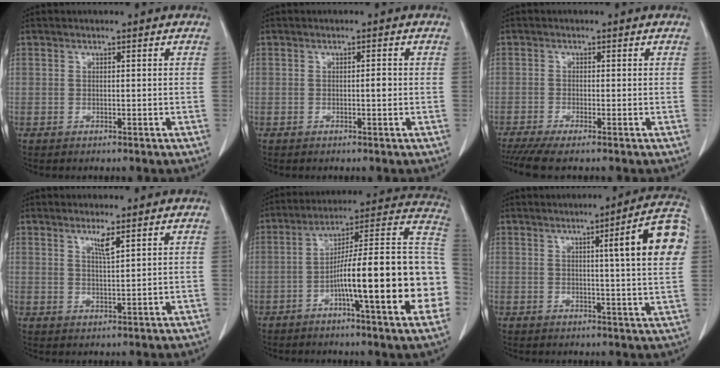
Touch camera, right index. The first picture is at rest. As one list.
[{"total": 1.2, "force": [-0.1, 0.3, 1.1], "torque": [-0.013, 0.002, -0.002]}, {"total": 4.6, "force": [-3.5, 0.1, 3.0], "torque": [-0.049, -0.009, -0.061]}, {"total": 2.5, "force": [1.6, -0.1, 2.0], "torque": [-0.040, -0.006, 0.031]}, {"total": 23.2, "force": [-5.3, 1.8, 22.5], "torque": [-0.242, 0.025, -0.079]}, {"total": 11.2, "force": [2.7, -0.3, 10.9], "torque": [-0.137, 0.007, 0.026]}]